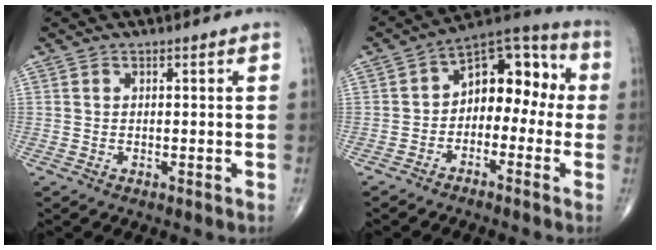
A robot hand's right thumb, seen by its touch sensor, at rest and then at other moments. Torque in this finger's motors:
{"motor_torque": [0.11, 0.23, 0.58, -0.09, 0.04]}